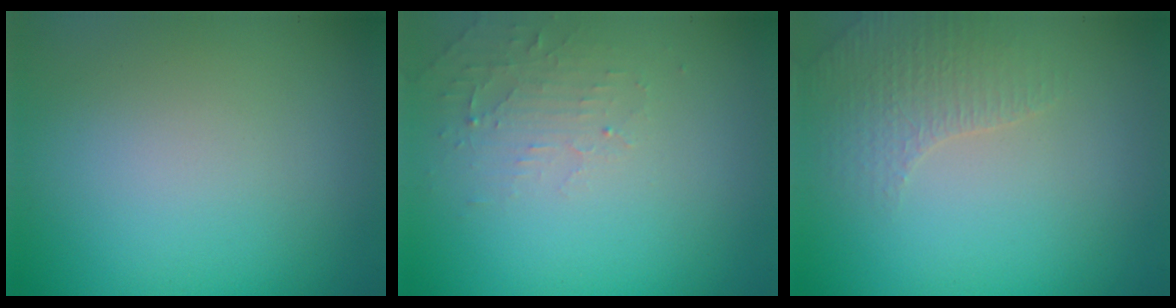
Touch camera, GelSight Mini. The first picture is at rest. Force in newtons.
{"total": 2.0, "press": 1.9, "slide": 0.4}
{"total": 2.6, "press": 2.5, "slide": 0.5}